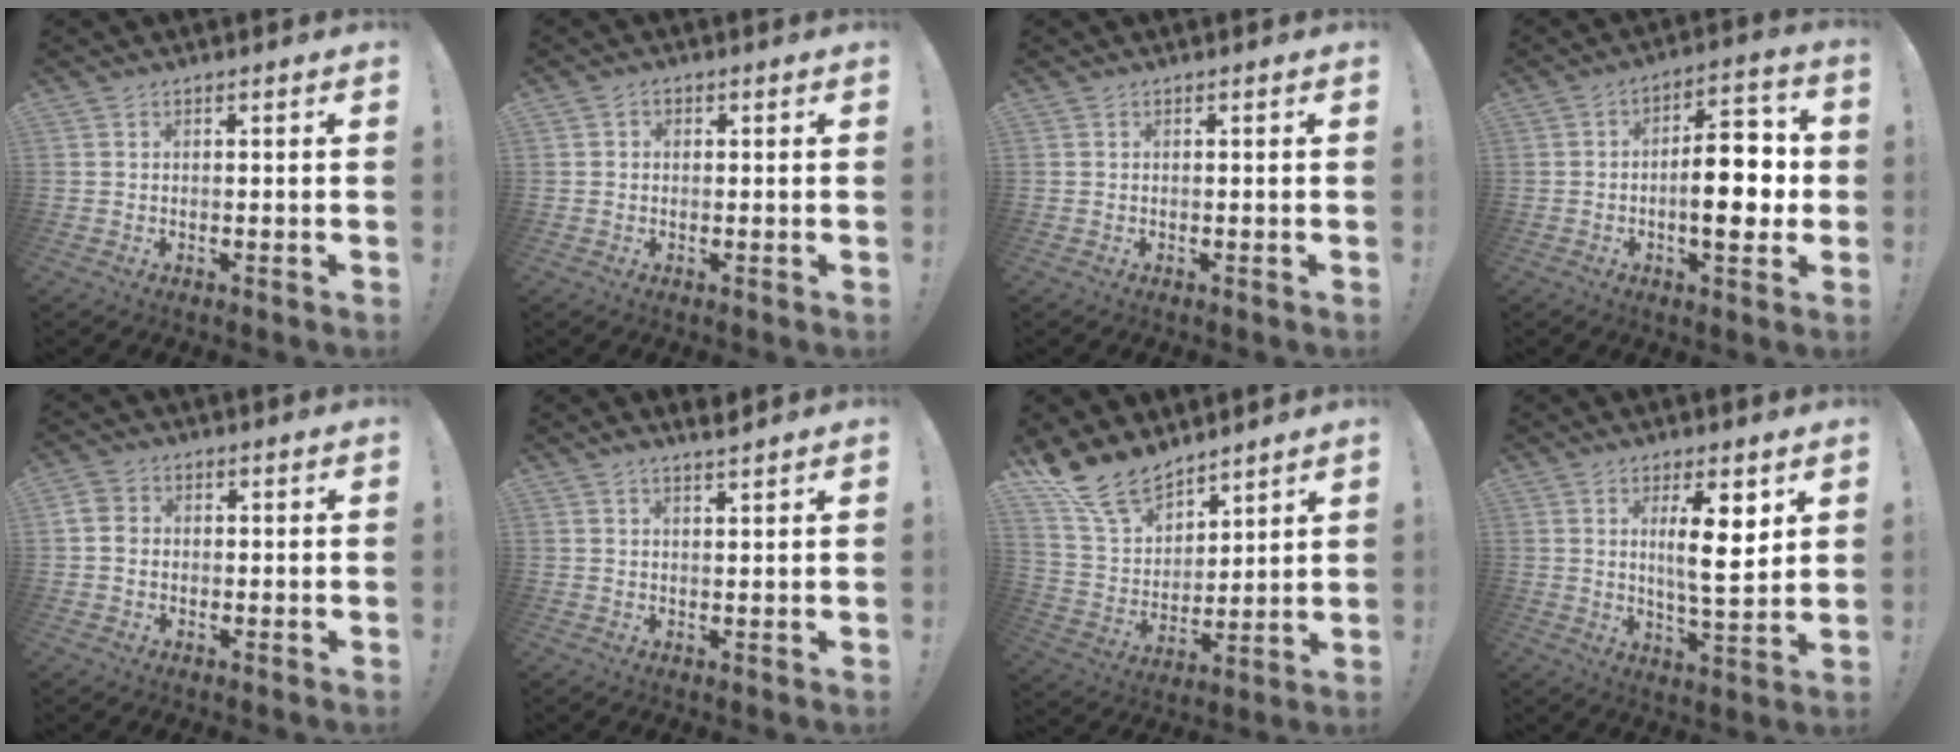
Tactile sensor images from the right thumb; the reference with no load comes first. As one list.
[{"total": 1.5, "force": [-0.1, 1.3, 0.7], "torque": [-0.014, 0.005, -0.002]}, {"total": 0.0}, {"total": 14.6, "force": [-1.5, 6.5, 13.0], "torque": [-0.174, 0.007, -0.031]}, {"total": 5.5, "force": [0.3, 4.8, 2.7], "torque": [-0.057, 0.013, 0.009]}, {"total": 2.9, "force": [2.6, 0.0, 1.4], "torque": [-0.015, -0.017, 0.042]}, {"total": 15.3, "force": [12.4, 7.3, 5.2], "torque": [-0.103, -0.093, 0.236]}, {"total": 10.8, "force": [3.5, 2.3, 10.0], "torque": [-0.157, -0.017, 0.051]}]